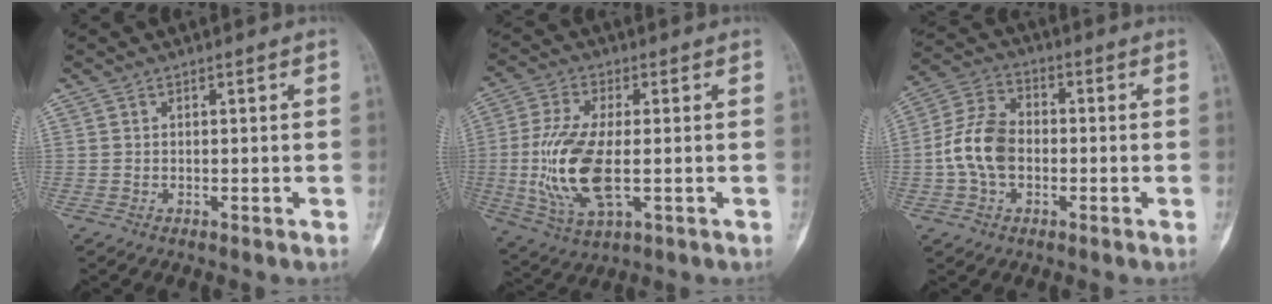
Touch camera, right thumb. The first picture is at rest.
{"total": 14.5, "force": [-1.6, 6.2, 13.0], "torque": [-0.281, -0.009, -0.026]}
{"total": 10.6, "force": [-1.4, 7.3, 7.6], "torque": [-0.141, 0.028, -0.036]}